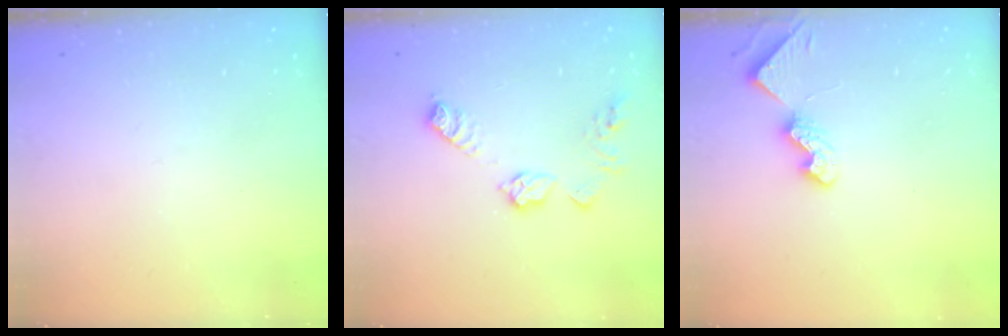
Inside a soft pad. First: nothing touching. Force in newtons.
{"total": 10.7, "press": 10.7, "slide": 0.4}
{"total": 8.5, "press": 8.4, "slide": 0.7}